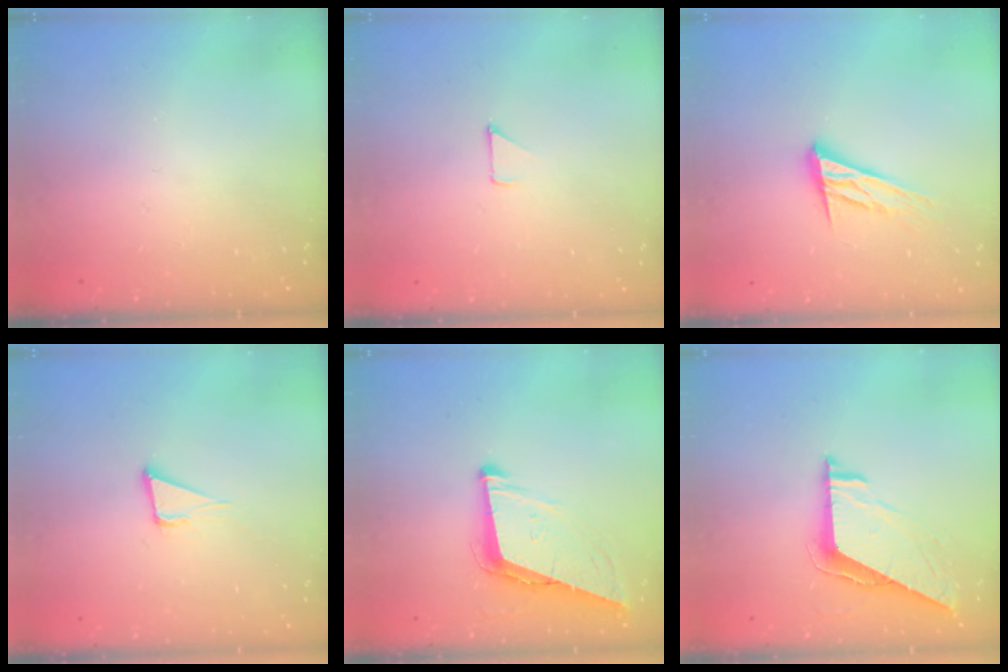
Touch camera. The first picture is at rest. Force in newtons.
{"total": 2.9, "press": 2.8, "slide": 0.3}
{"total": 15.2, "press": 15.0, "slide": 2.7}
{"total": 5.7, "press": 4.6, "slide": 3.2}
{"total": 9.3, "press": 8.9, "slide": 2.7}
{"total": 7.6, "press": 7.6, "slide": 0.7}